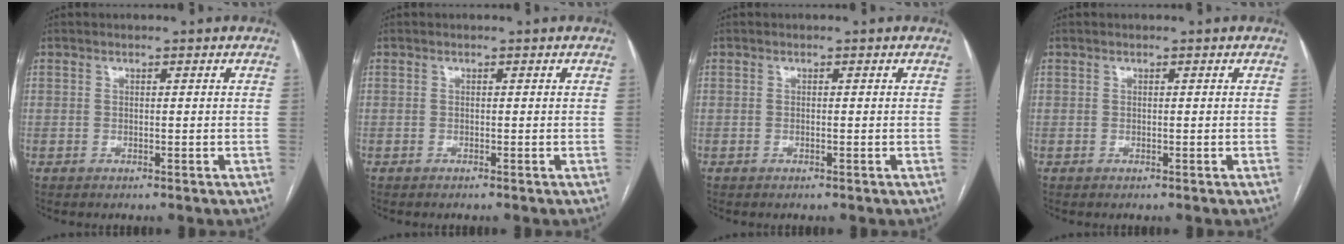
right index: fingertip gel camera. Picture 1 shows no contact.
{"total": 0.0}
{"total": 0.0}
{"total": 0.0}